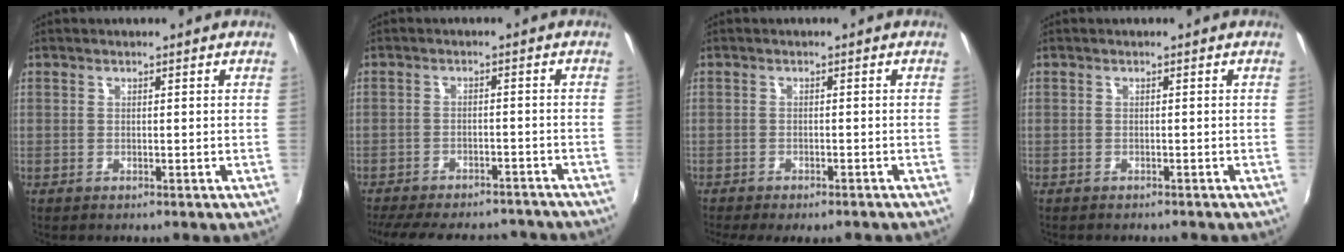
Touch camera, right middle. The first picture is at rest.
{"total": 19.1, "force": [-16.2, 6.6, 7.7], "torque": [-0.168, -0.001, -0.212]}
{"total": 6.1, "force": [-5.1, 1.4, 3.1], "torque": [-0.071, -0.026, -0.075]}
{"total": 1.5, "force": [-1.4, 0.4, 0.4], "torque": [-0.012, -0.007, -0.018]}